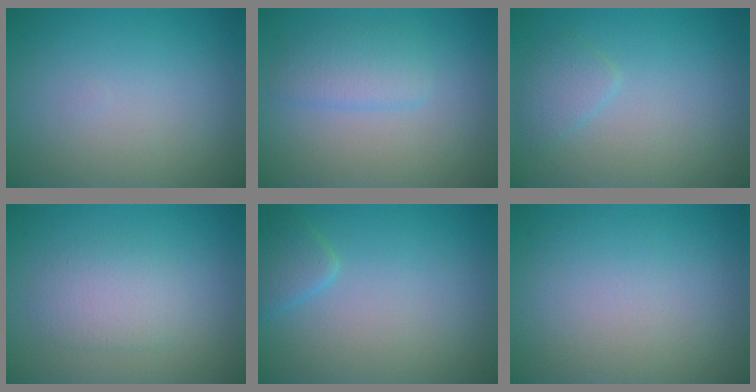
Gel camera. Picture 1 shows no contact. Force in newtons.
{"total": 2.4, "press": 2.4, "slide": 0.1}
{"total": 1.5, "press": 1.5, "slide": 0.1}
{"total": 2.4, "press": 2.3, "slide": 0.4}
{"total": 1.8, "press": 1.8, "slide": 0.1}
{"total": 0.0}